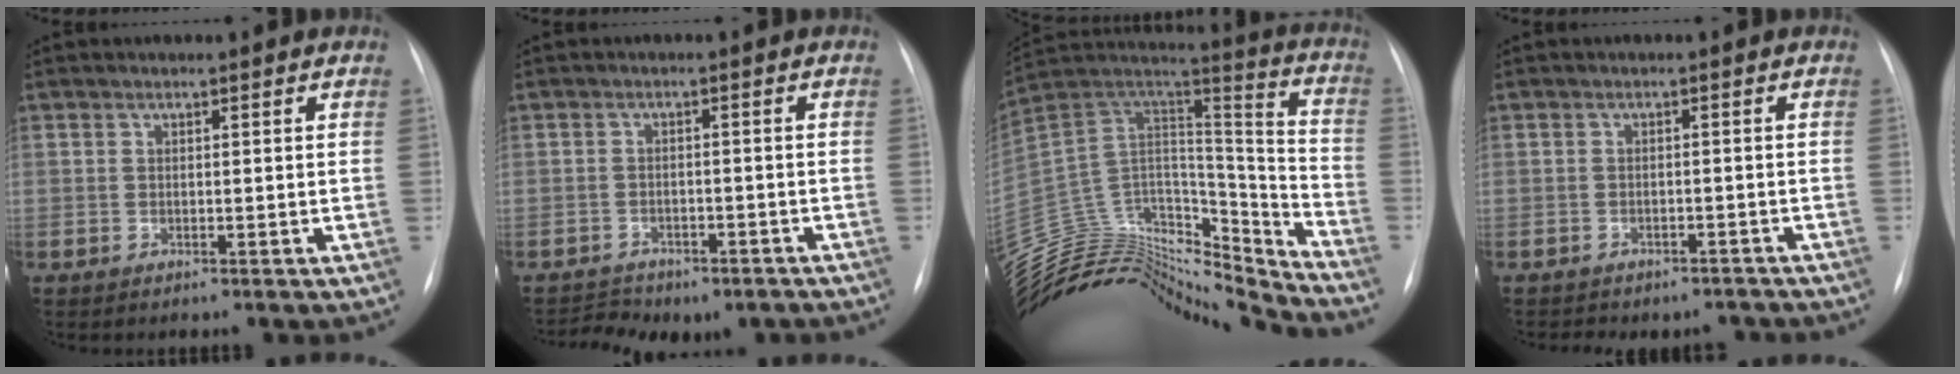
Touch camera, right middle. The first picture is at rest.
{"total": 8.0, "force": [-6.3, 4.2, 2.6], "torque": [-0.037, 0.016, -0.075]}
{"total": 28.3, "force": [-26.8, 5.8, 6.9], "torque": [-0.178, 0.047, -0.434]}
{"total": 6.9, "force": [-5.9, 3.3, 1.5], "torque": [-0.018, 0.014, -0.063]}